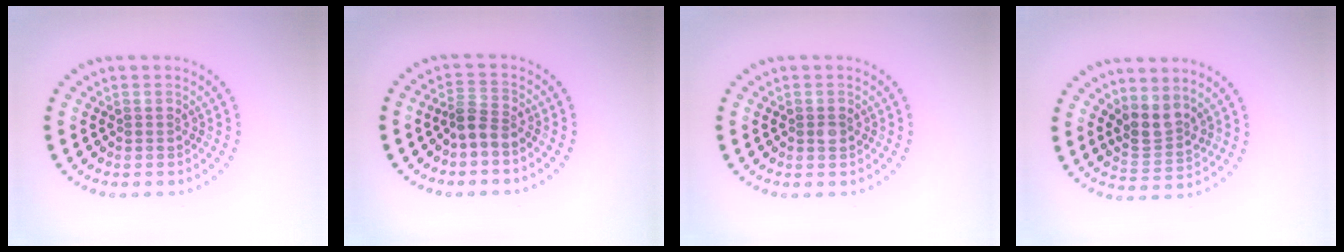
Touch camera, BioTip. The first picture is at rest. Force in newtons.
{"total": 2.3, "press": 1.7, "slide": 1.5}
{"total": 0.9, "press": 0.9, "slide": 0.0}
{"total": 2.5, "press": 2.0, "slide": 1.5}